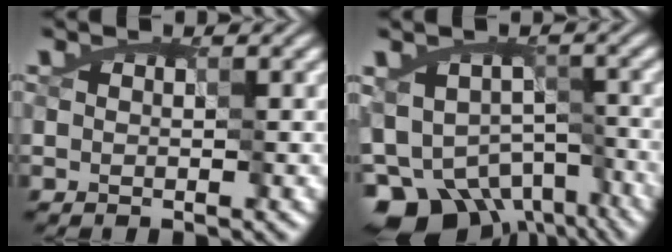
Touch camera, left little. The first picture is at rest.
{"total": 10.1, "force": [-7.3, 5.6, 4.1], "torque": [-0.062, -0.008, -0.112]}